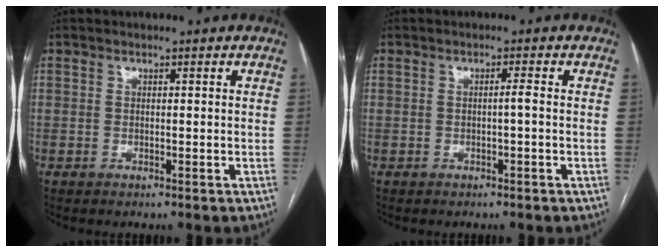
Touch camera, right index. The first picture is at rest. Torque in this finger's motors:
{"motor_torque": [0.00, 0.13, -0.06, 0.02]}